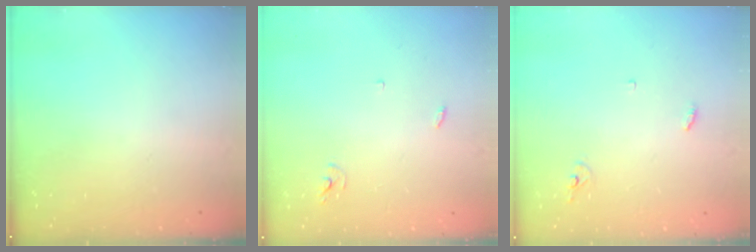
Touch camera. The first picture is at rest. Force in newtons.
{"total": 2.5, "press": 2.5, "slide": 0.1}
{"total": 2.9, "press": 2.9, "slide": 0.2}